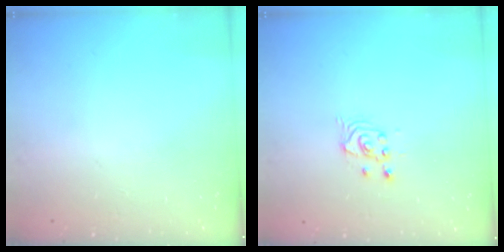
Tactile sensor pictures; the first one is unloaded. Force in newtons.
{"total": 2.6, "press": 2.5, "slide": 0.3}